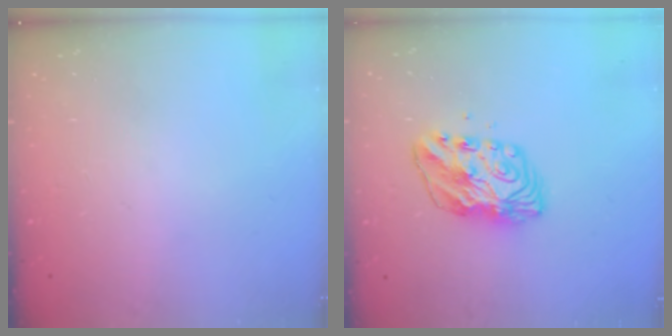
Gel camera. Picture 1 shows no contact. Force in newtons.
{"total": 7.8, "press": 7.7, "slide": 0.6}